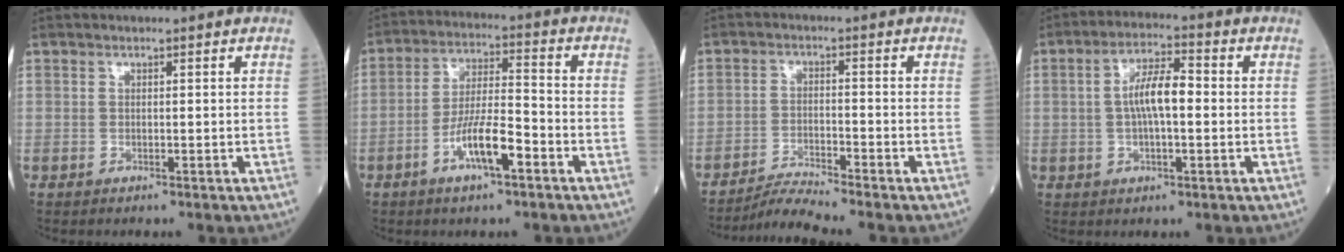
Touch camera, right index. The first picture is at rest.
{"total": 8.4, "force": [-4.0, 1.5, 7.2], "torque": [-0.141, 0.003, -0.072]}
{"total": 4.8, "force": [-4.3, -1.9, 0.4], "torque": [-0.020, -0.020, -0.081]}
{"total": 6.7, "force": [0.2, 1.8, 6.4], "torque": [-0.126, 0.018, 0.001]}